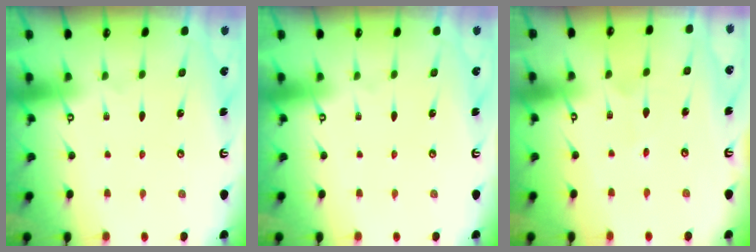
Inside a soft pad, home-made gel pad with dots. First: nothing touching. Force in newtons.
{"total": 0.0}
{"total": 3.5, "press": 3.5, "slide": 0.4}